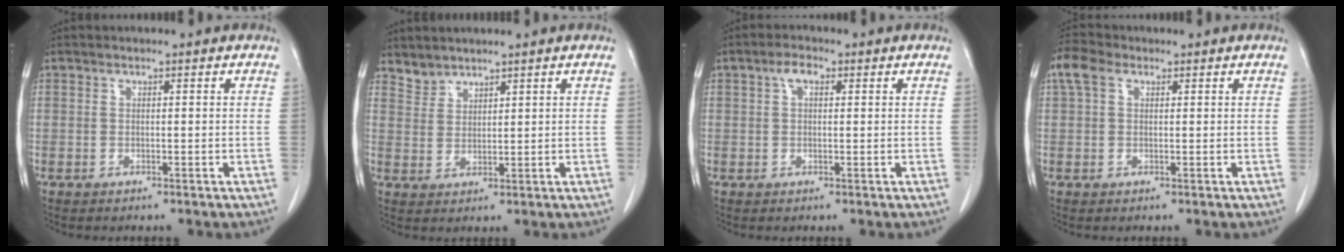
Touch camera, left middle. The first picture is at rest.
{"total": 2.7, "force": [2.5, 0.9, -0.3], "torque": [0.008, 0.007, 0.051]}
{"total": 2.4, "force": [1.0, 1.2, 1.9], "torque": [-0.038, 0.012, 0.017]}
{"total": 4.2, "force": [2.1, 2.7, 2.5], "torque": [-0.063, 0.028, 0.042]}